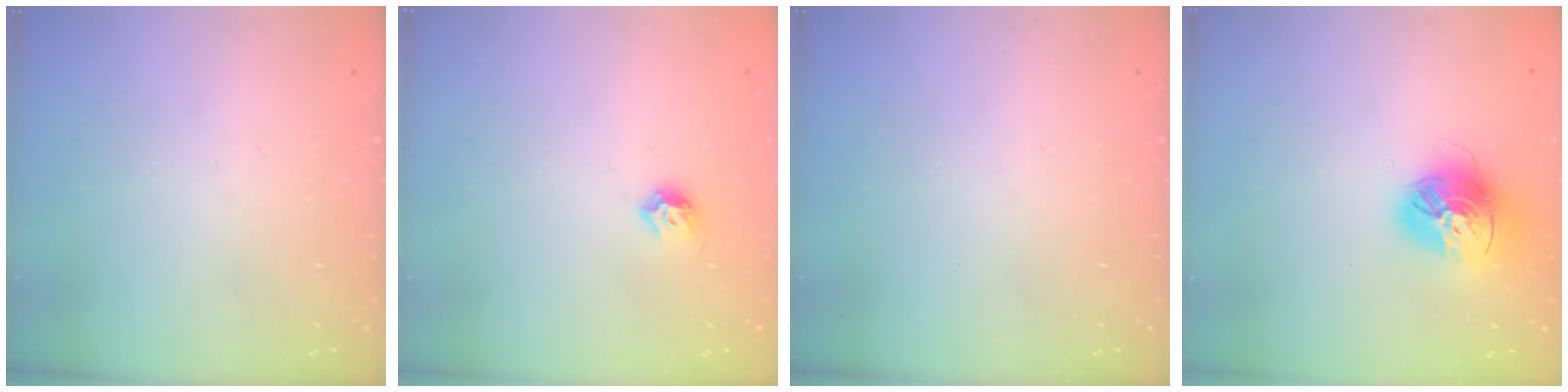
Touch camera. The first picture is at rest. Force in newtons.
{"total": 4.4, "press": 4.3, "slide": 0.9}
{"total": 0.0}
{"total": 16.2, "press": 16.1, "slide": 1.8}